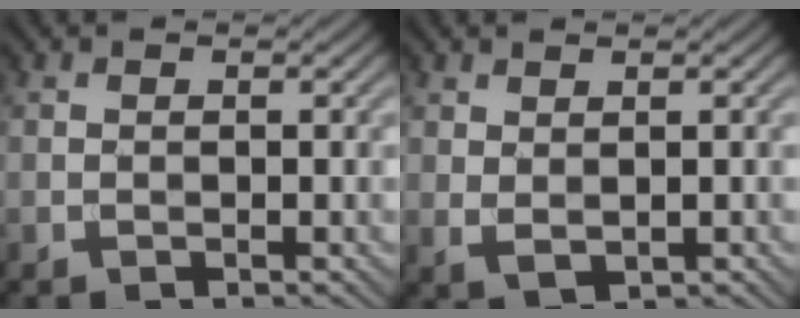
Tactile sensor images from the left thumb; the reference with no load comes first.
{"total": 1.8, "force": [0.8, 0.8, 1.3], "torque": [-0.031, -0.006, 0.021]}